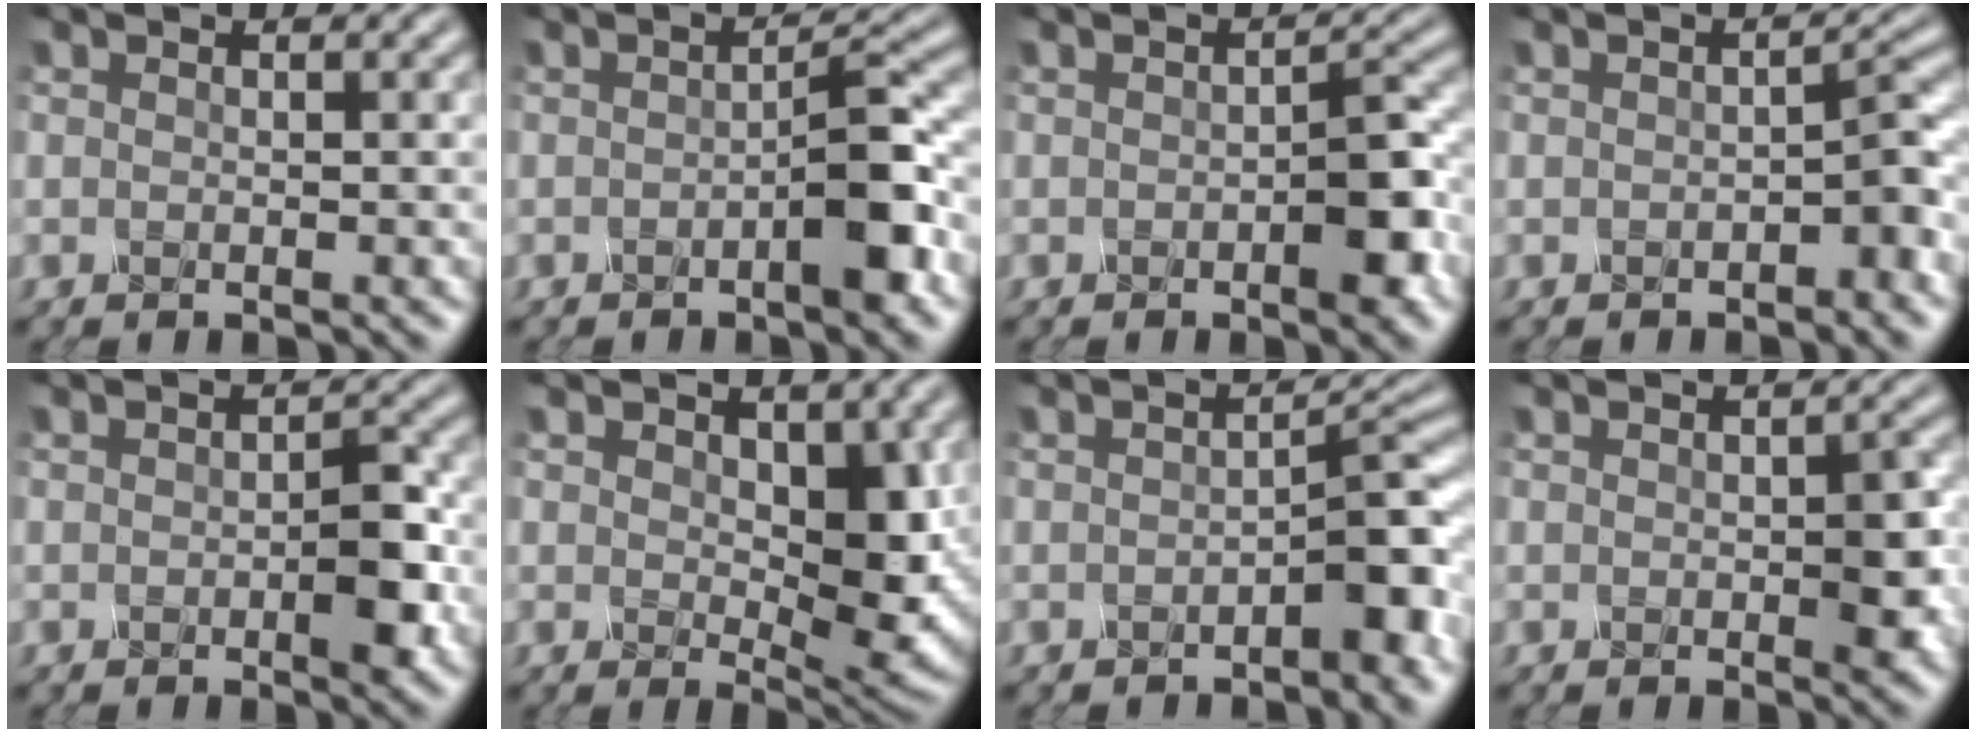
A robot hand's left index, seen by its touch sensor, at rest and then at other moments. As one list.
[{"total": 3.4, "force": [-1.4, 0.2, 3.1], "torque": [-0.056, 0.008, -0.021]}, {"total": 3.2, "force": [-1.5, 0.5, 2.8], "torque": [-0.057, 0.000, -0.017]}, {"total": 1.9, "force": [-1.2, 0.0, 1.5], "torque": [-0.036, 0.007, -0.012]}, {"total": 2.9, "force": [-1.1, 0.7, 2.6], "torque": [-0.057, -0.001, -0.010]}, {"total": 5.8, "force": [0.2, 3.0, 5.0], "torque": [-0.088, -0.010, 0.017]}, {"total": 3.3, "force": [-1.8, 0.4, 2.7], "torque": [-0.051, 0.009, -0.023]}, {"total": 2.7, "force": [-0.9, 0.8, 2.4], "torque": [-0.052, -0.002, -0.003]}]